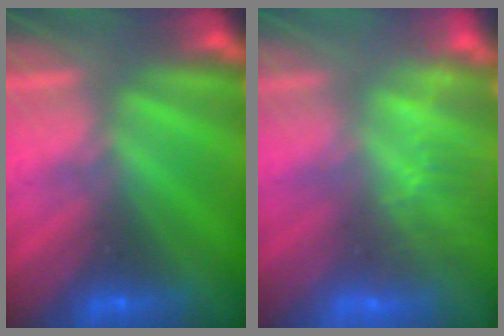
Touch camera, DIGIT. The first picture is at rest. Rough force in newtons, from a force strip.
{"total": 3.6}